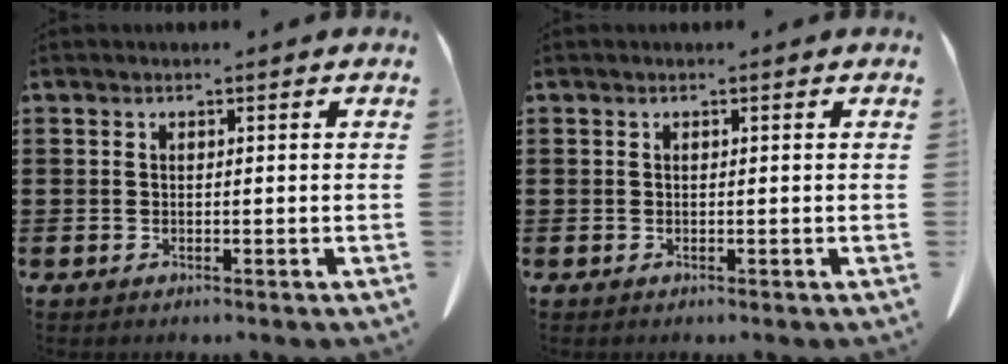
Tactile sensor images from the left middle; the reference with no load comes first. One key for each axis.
{"total": 0.0}